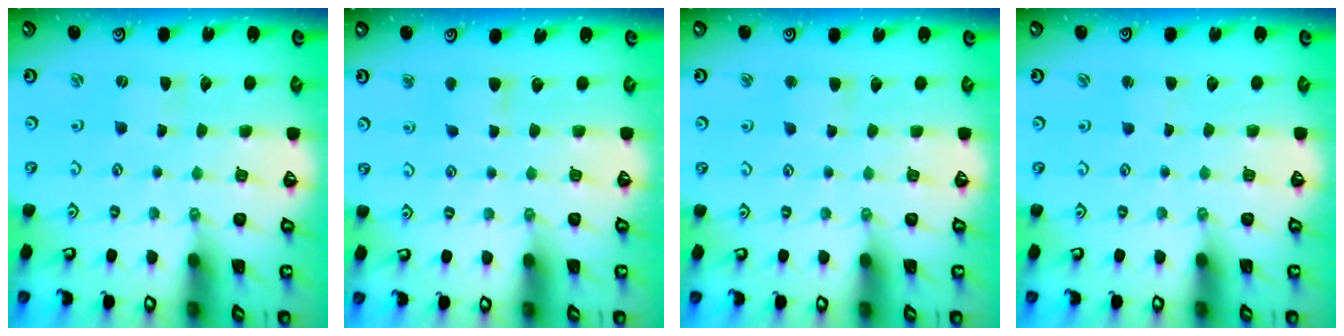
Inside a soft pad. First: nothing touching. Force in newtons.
{"total": 4.6, "press": 4.5, "slide": 0.4}
{"total": 4.0, "press": 4.0, "slide": 0.4}
{"total": 0.8, "press": 0.7, "slide": 0.3}